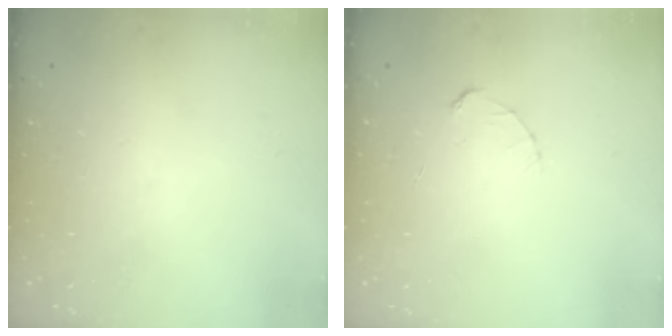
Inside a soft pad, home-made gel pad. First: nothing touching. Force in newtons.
{"total": 2.7, "press": 2.7, "slide": 0.3}